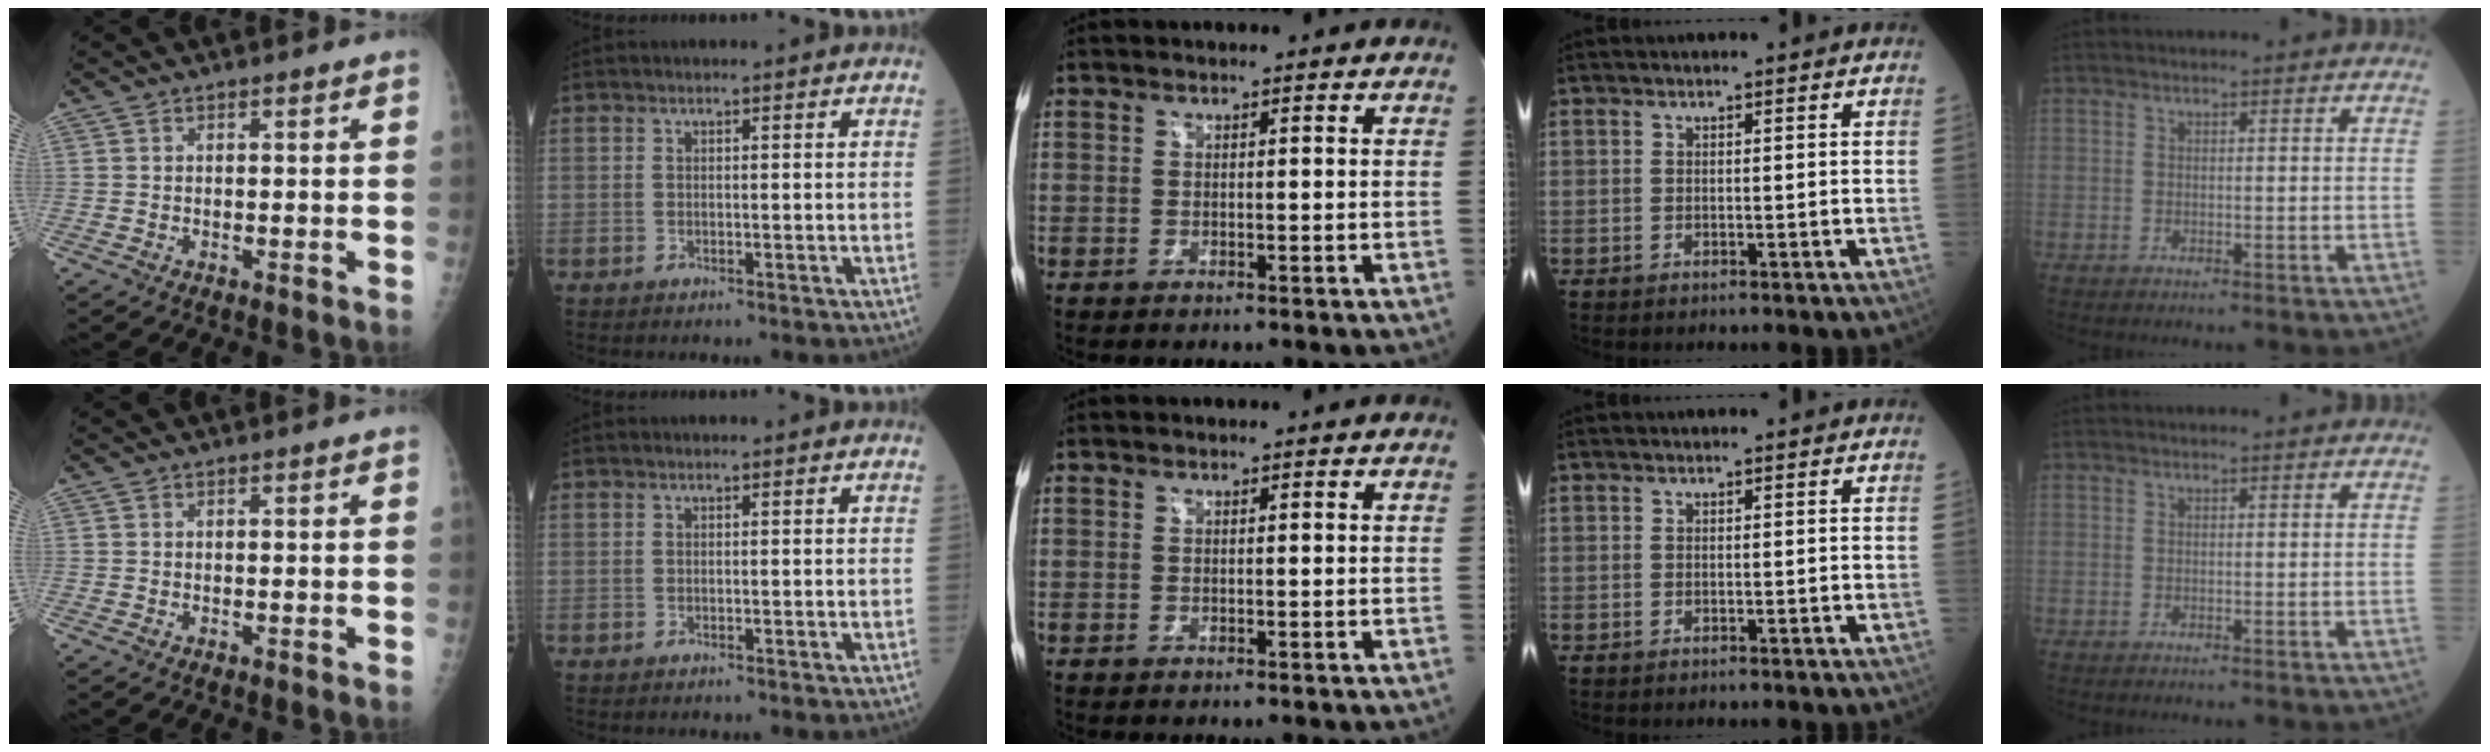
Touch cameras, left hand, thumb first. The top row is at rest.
{}